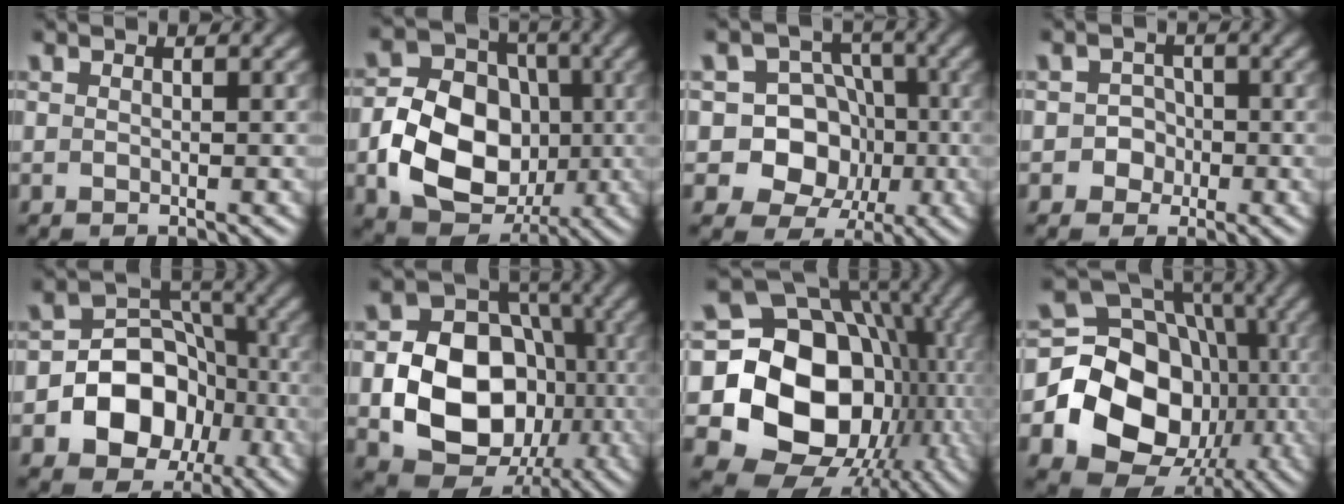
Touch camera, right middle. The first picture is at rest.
{"total": 10.2, "force": [-2.1, 7.7, 6.3], "torque": [-0.111, 0.000, -0.045]}
{"total": 9.6, "force": [-1.3, 8.8, 3.6], "torque": [-0.060, 0.037, -0.058]}
{"total": 1.9, "force": [-0.5, 1.8, 0.3], "torque": [0.020, 0.004, -0.017]}
{"total": 8.8, "force": [-2.7, 7.1, 4.5], "torque": [-0.046, 0.007, -0.075]}
{"total": 12.4, "force": [-2.3, 9.6, 7.6], "torque": [-0.121, -0.007, -0.048]}
{"total": 18.7, "force": [-2.0, 15.5, 10.2], "torque": [-0.153, -0.021, -0.037]}
{"total": 16.1, "force": [-3.1, 13.4, 8.4], "torque": [-0.130, -0.022, -0.069]}